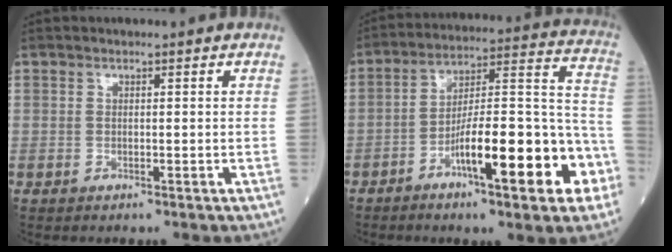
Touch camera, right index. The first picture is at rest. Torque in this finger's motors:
{"motor_torque": [1.58, -0.56, 0.45, 0.21]}